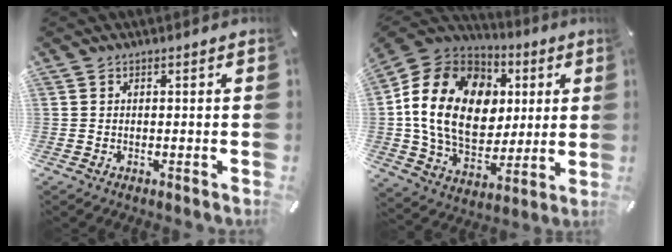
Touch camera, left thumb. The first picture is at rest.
{"total": 21.1, "force": [2.8, 16.3, 13.2], "torque": [-0.264, 0.011, 0.052]}